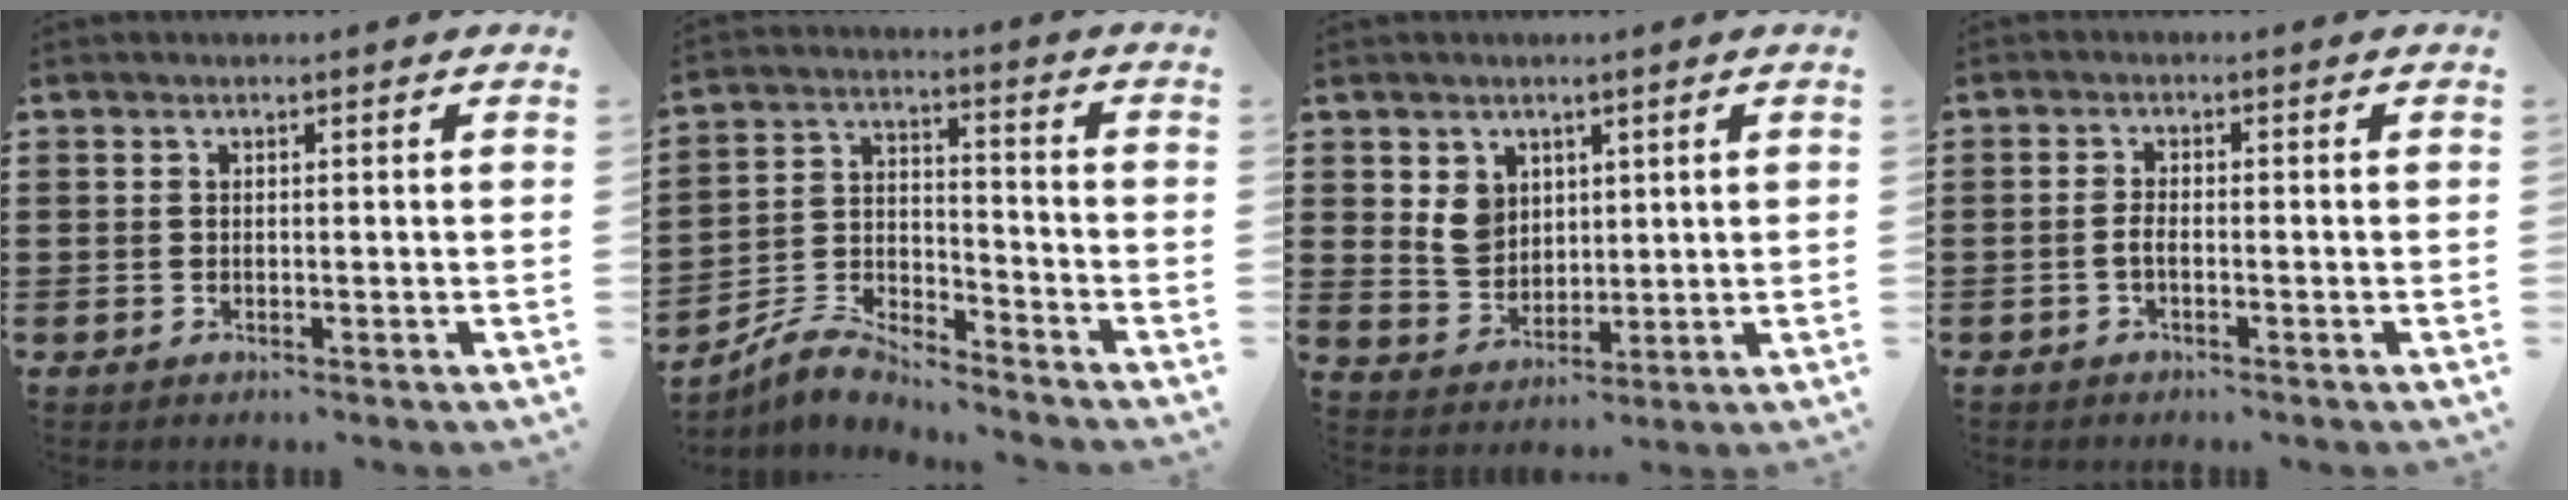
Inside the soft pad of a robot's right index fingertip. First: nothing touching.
{"total": 5.4, "force": [-5.1, 1.2, 1.1], "torque": [-0.043, 0.003, -0.108]}
{"total": 5.3, "force": [2.1, 4.4, 2.0], "torque": [-0.048, 0.010, 0.040]}
{"total": 1.5, "force": [-0.8, 0.4, 1.2], "torque": [-0.031, -0.003, -0.017]}